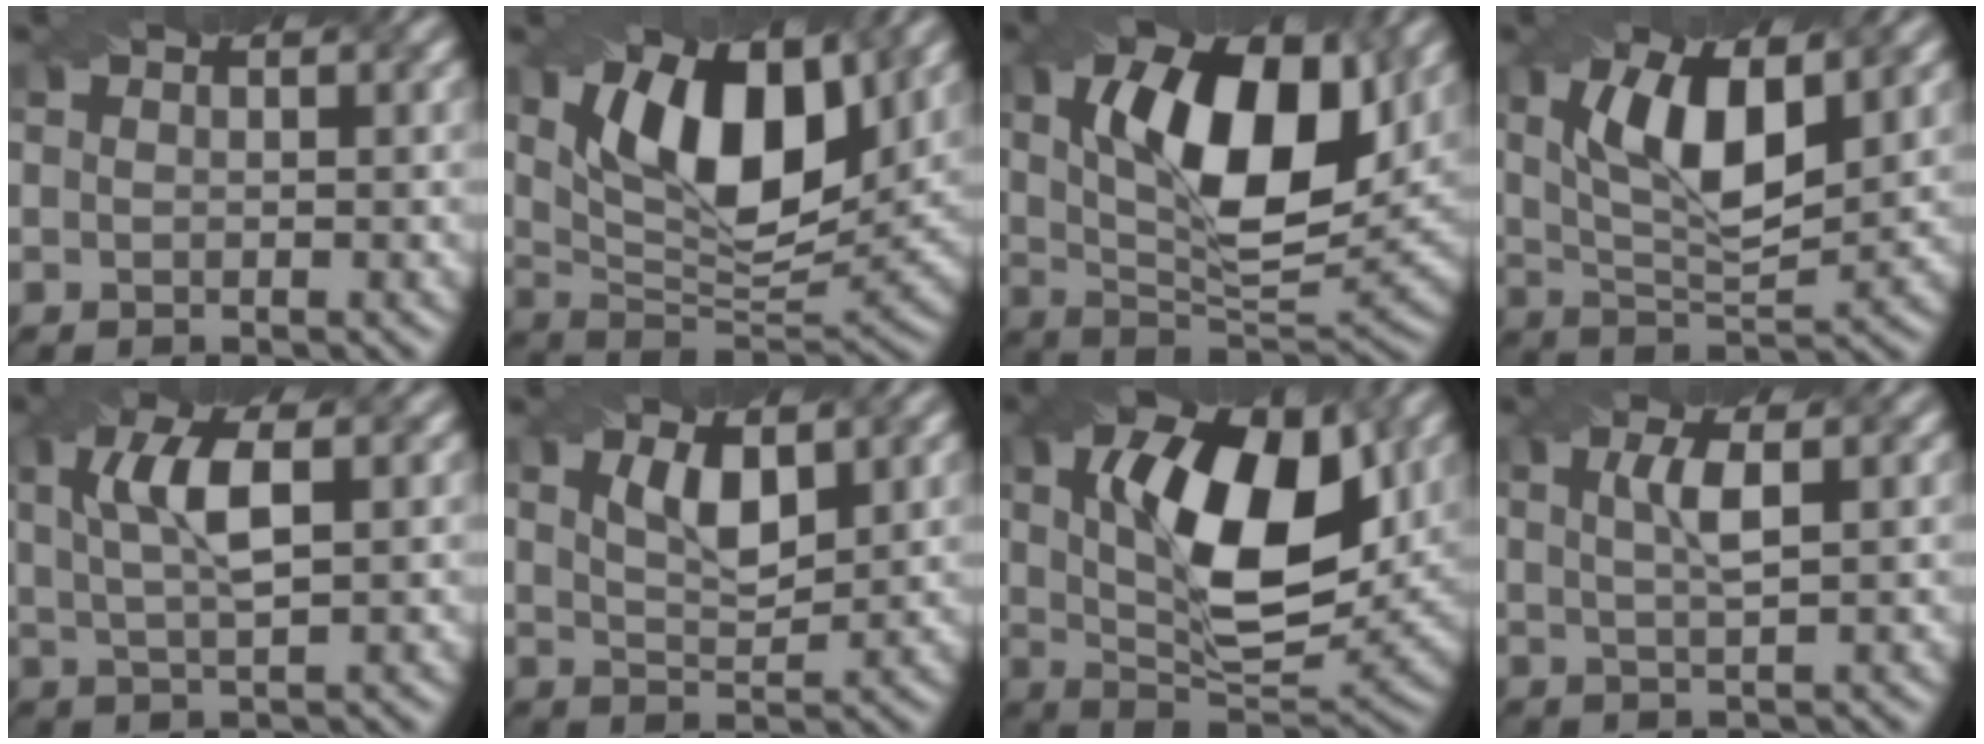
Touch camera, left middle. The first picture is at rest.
{"total": 11.1, "force": [4.3, 5.1, 8.9], "torque": [-0.144, 0.001, 0.070]}
{"total": 12.1, "force": [3.3, 5.3, 10.4], "torque": [-0.166, 0.003, 0.054]}
{"total": 8.6, "force": [2.5, 3.3, 7.5], "torque": [-0.139, 0.004, 0.043]}
{"total": 5.2, "force": [1.5, 1.6, 4.8], "torque": [-0.091, 0.004, 0.029]}
{"total": 3.5, "force": [1.7, 1.3, 2.8], "torque": [-0.057, -0.003, 0.034]}
{"total": 11.9, "force": [3.1, 5.4, 10.1], "torque": [-0.159, 0.005, 0.049]}
{"total": 2.8, "force": [0.8, 0.7, 2.6], "torque": [-0.049, 0.003, 0.015]}